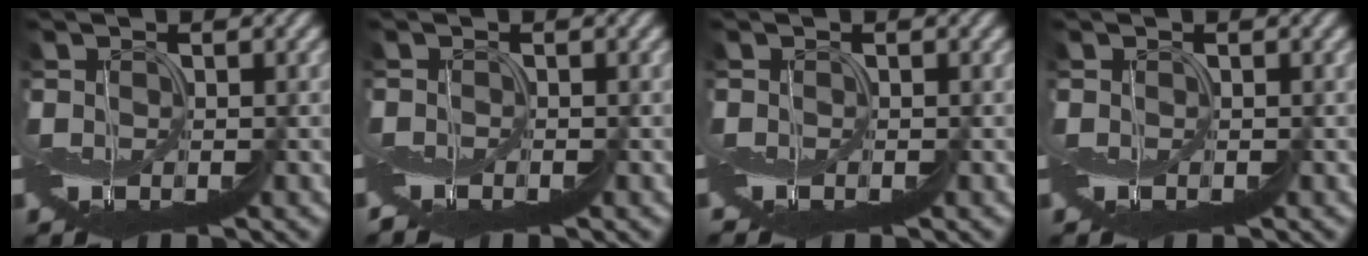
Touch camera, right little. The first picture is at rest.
{"total": 1.7, "force": [-1.7, 0.2, 0.1], "torque": [0.000, -0.003, -0.033]}
{"total": 1.6, "force": [-1.1, 0.8, 0.7], "torque": [-0.011, -0.007, -0.019]}
{"total": 0.0}